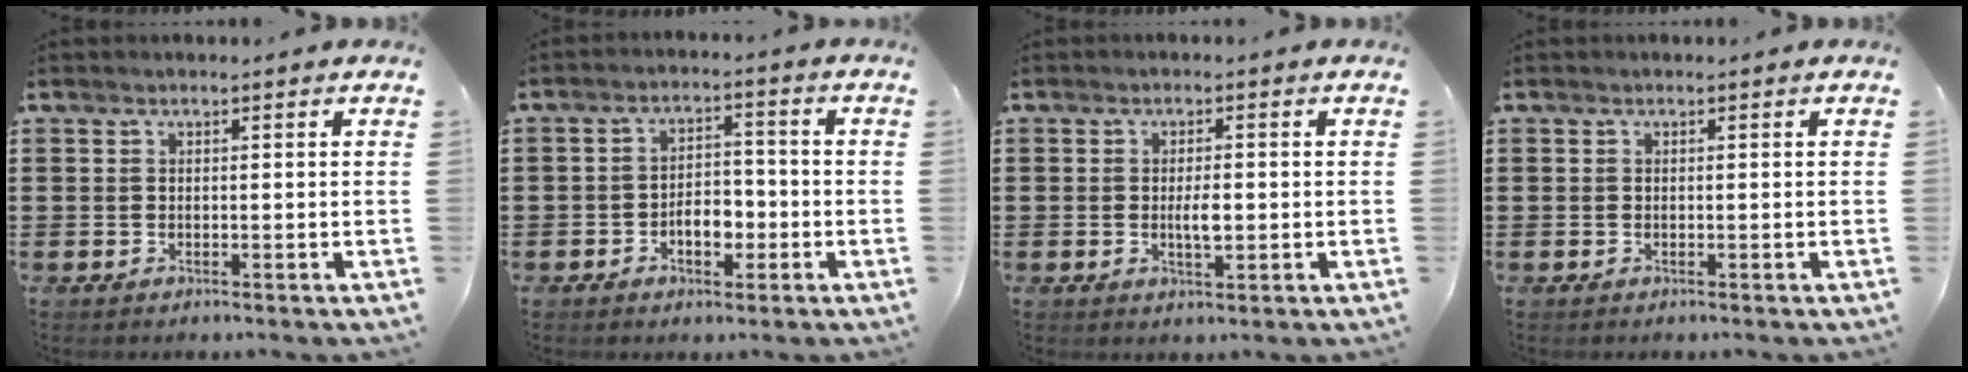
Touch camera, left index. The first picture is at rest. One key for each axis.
{"total": 4.7, "fx": -1.8, "fy": 2.6, "fz": 3.5, "tx": -0.055, "ty": 0.004, "tz": -0.035}
{"total": 3.2, "fx": -0.2, "fy": 1.0, "fz": 3.0, "tx": -0.056, "ty": -0.001, "tz": -0.003}
{"total": 0.0}